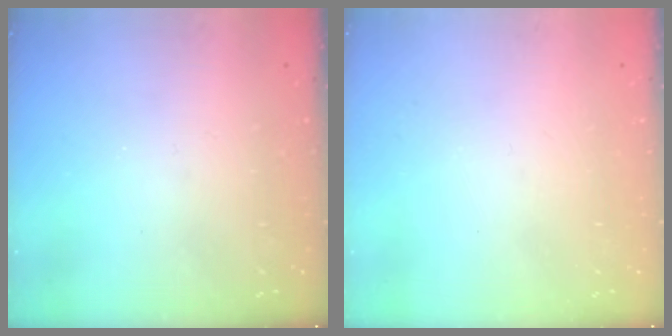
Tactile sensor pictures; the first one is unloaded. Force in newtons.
{"total": 0.0}